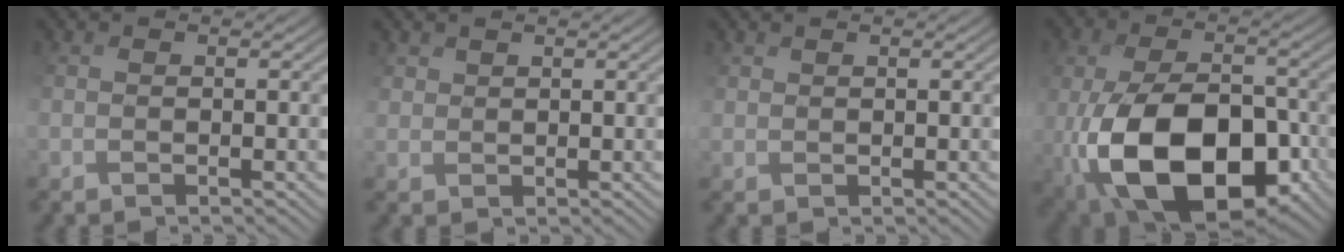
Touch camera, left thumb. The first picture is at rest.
{"total": 1.8, "force": [1.1, 1.0, -0.9], "torque": [0.005, 0.000, 0.024]}
{"total": 1.0, "force": [0.3, 0.2, -0.9], "torque": [0.006, -0.001, 0.014]}
{"total": 16.6, "force": [-4.3, 10.3, 12.3], "torque": [-0.244, -0.037, -0.047]}